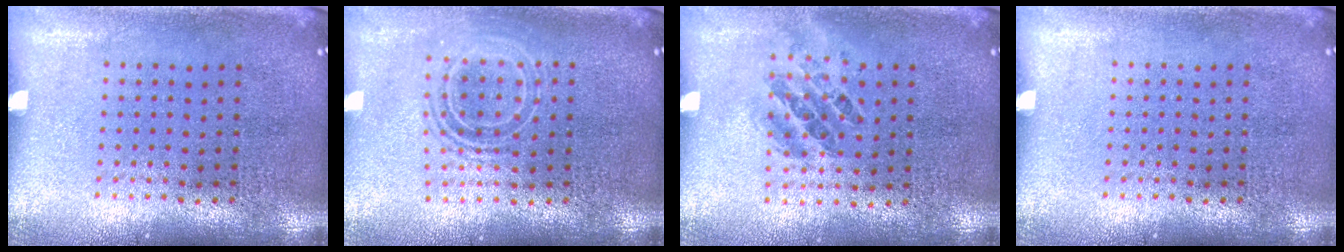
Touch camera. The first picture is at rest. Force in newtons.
{"total": 1.8, "press": 1.3, "slide": 1.1}
{"total": 0.9, "press": 0.8, "slide": 0.4}
{"total": 0.0}